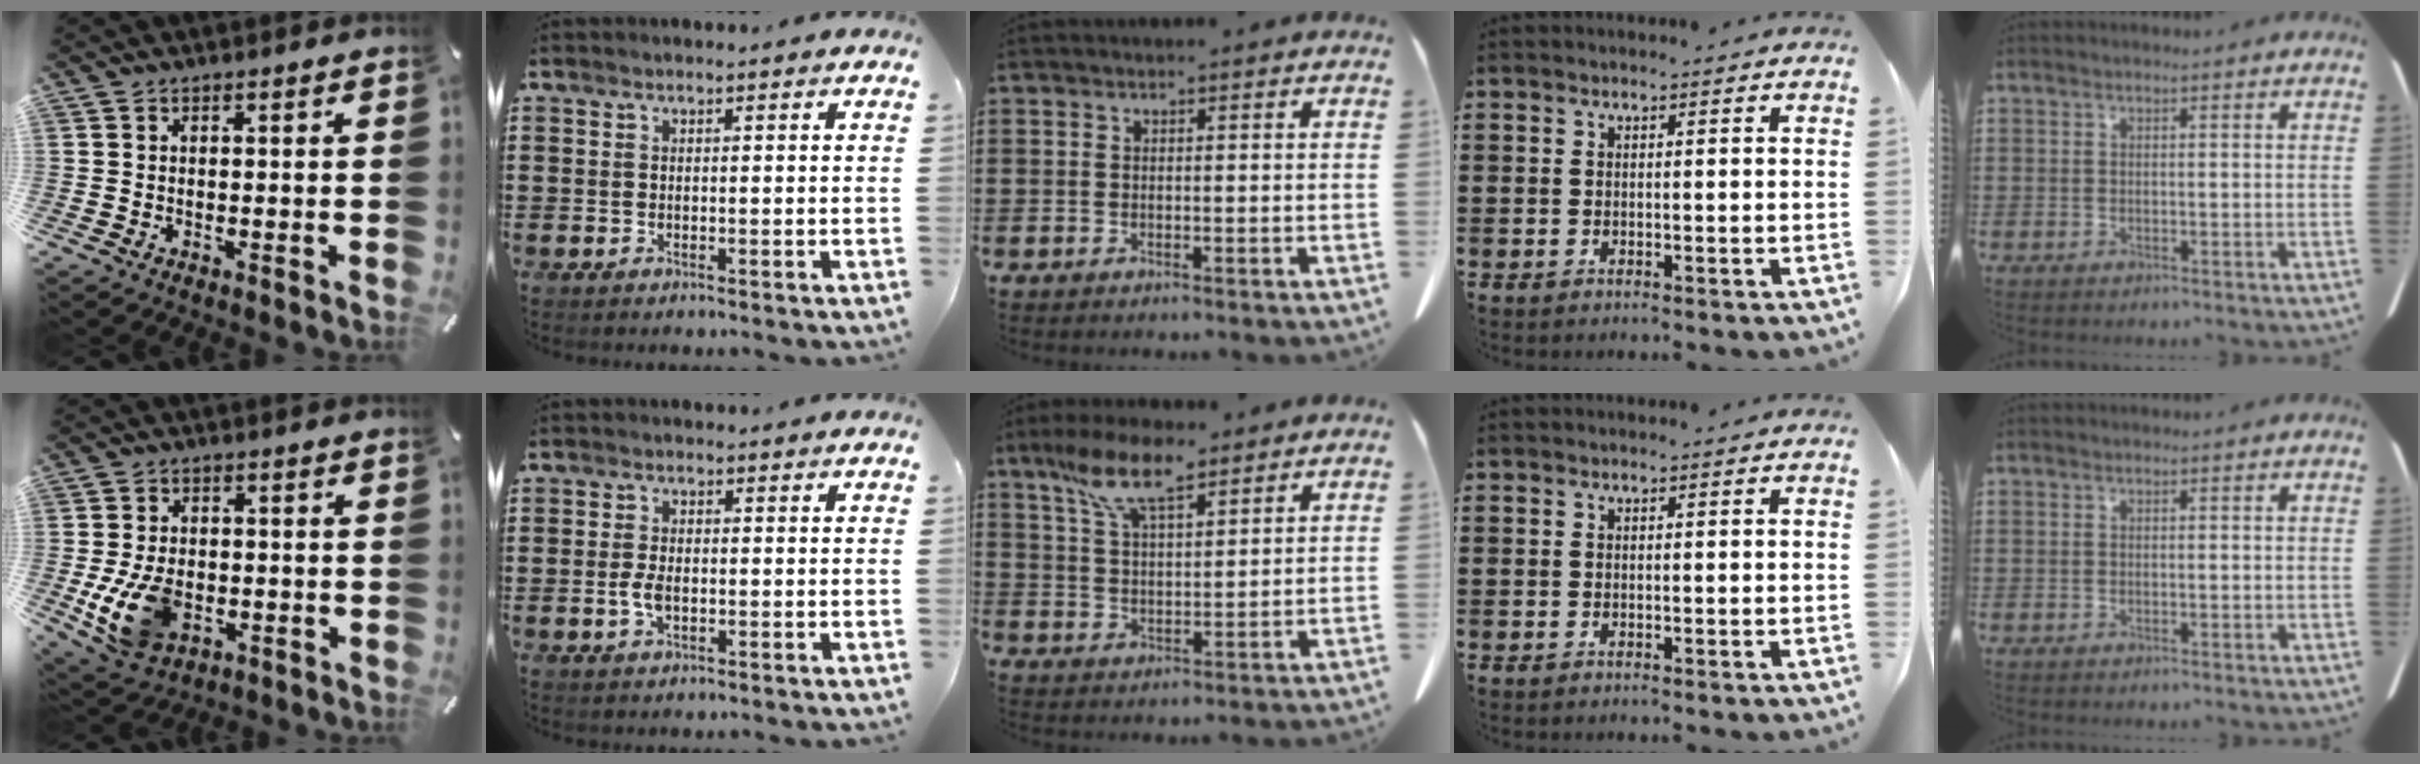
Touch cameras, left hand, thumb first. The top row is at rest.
{"thumb": {"total": 11.2, "force": [-2.6, 7.9, 7.6], "torque": [-0.161, 0.004, -0.043]}, "index": {"total": 2.9, "force": [-0.4, 1.4, 2.5], "torque": [-0.063, -0.004, -0.012]}, "middle": {"total": 9.4, "force": [6.7, 2.7, 6.0], "torque": [-0.135, -0.007, 0.124]}}